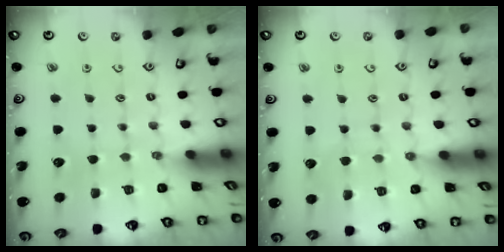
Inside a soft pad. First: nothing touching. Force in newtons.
{"total": 6.2, "press": 6.2, "slide": 0.6}